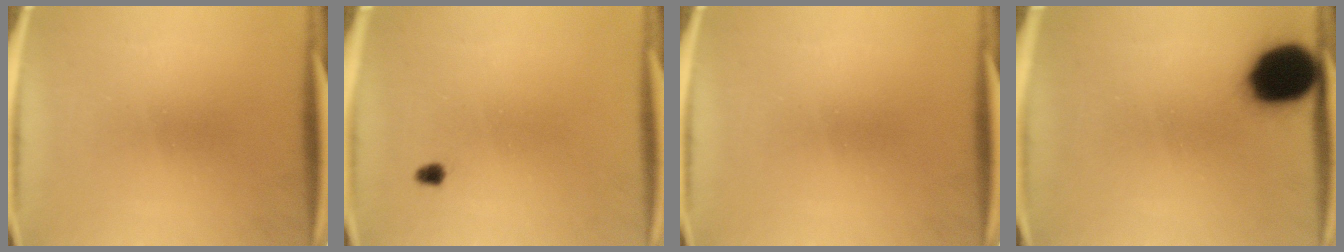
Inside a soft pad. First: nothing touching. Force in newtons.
{"total": 1.5}
{"total": 0.0}
{"total": 14.7}